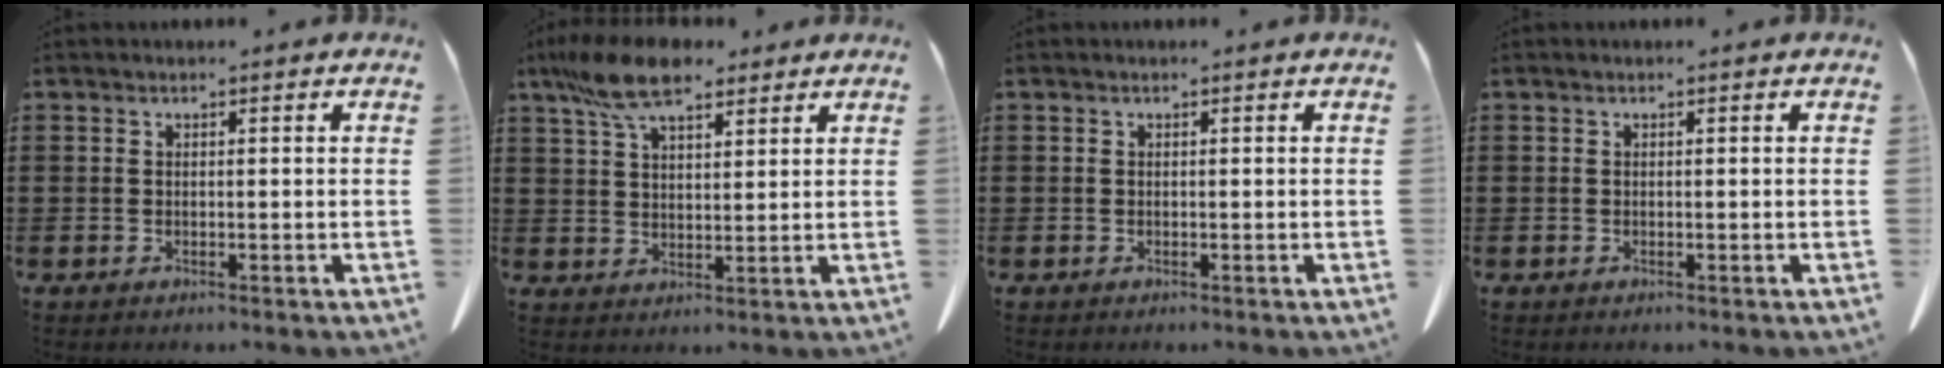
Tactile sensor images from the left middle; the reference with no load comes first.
{"total": 9.5, "force": [6.6, 3.6, 5.7], "torque": [-0.130, -0.001, 0.126]}
{"total": 0.0}
{"total": 0.0}